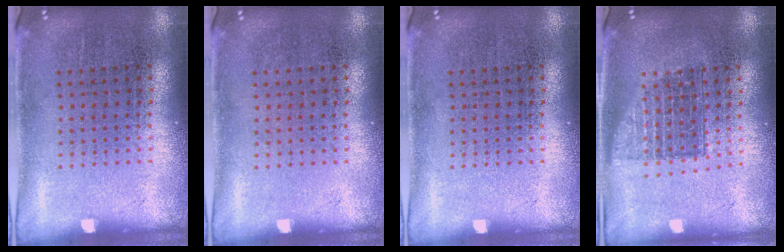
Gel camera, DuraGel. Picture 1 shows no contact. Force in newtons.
{"total": 0.0}
{"total": 0.0}
{"total": 1.4, "press": 1.2, "slide": 0.7}